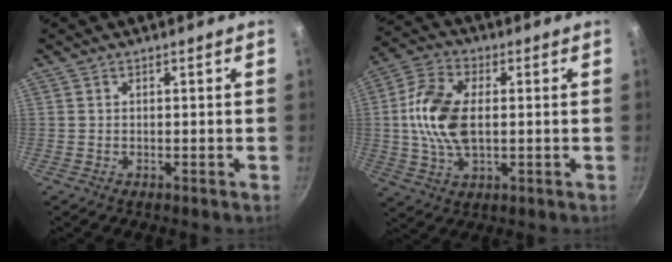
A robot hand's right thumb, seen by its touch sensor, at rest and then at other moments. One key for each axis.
{"total": 12.7, "fx": 0.6, "fy": 7.2, "fz": 10.4, "tx": -0.200, "ty": 0.014, "tz": 0.004}